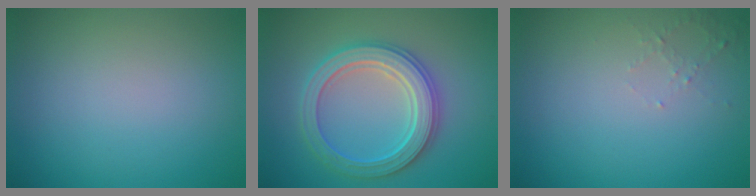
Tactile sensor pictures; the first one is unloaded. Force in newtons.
{"total": 5.5, "press": 5.5, "slide": 0.9}
{"total": 1.1, "press": 1.0, "slide": 0.4}